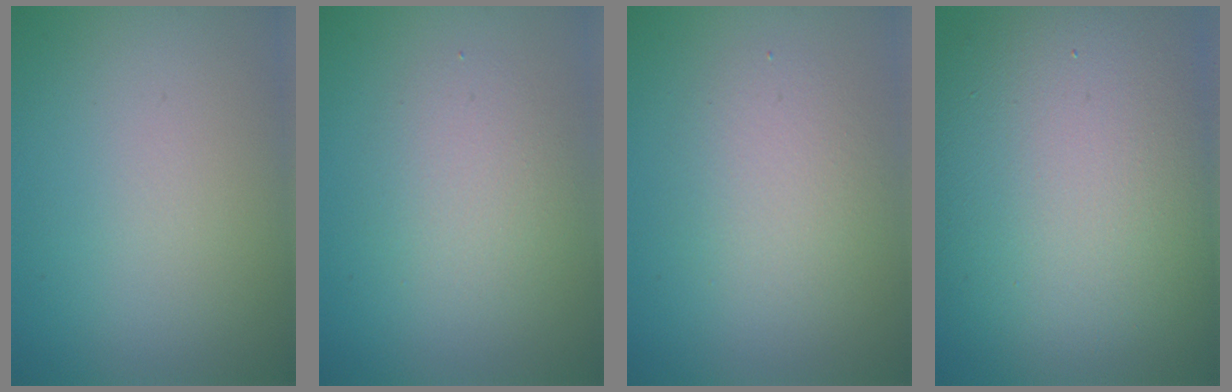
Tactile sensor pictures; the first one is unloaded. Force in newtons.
{"total": 2.7, "press": 2.7, "slide": 0.1}
{"total": 3.0, "press": 3.0, "slide": 0.2}
{"total": 15.1, "press": 15.1, "slide": 1.4}